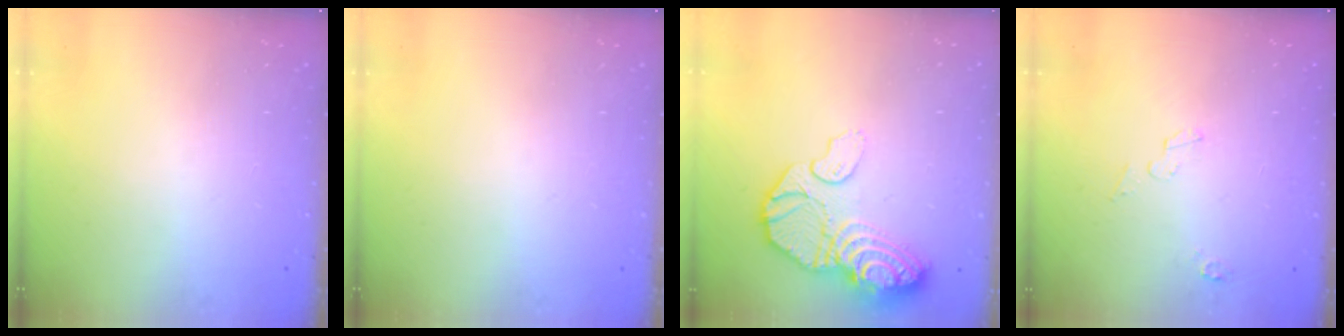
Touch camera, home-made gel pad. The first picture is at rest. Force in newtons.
{"total": 0.0}
{"total": 15.5, "press": 15.5, "slide": 1.4}
{"total": 3.4, "press": 3.4, "slide": 0.3}